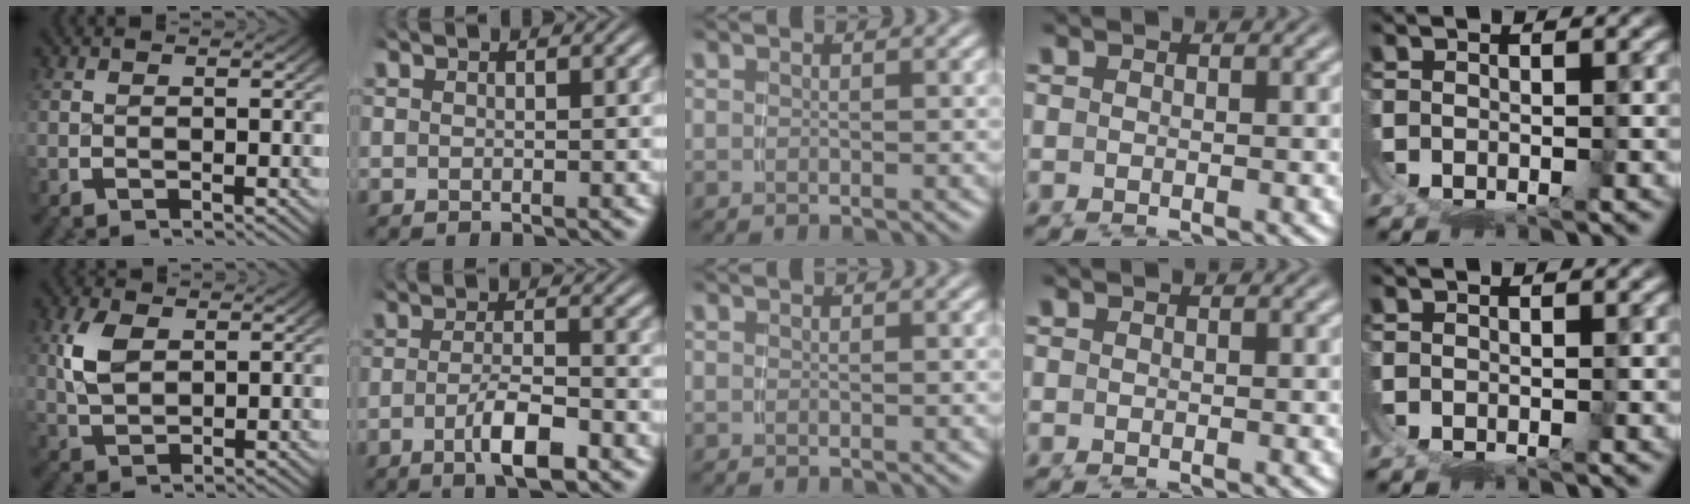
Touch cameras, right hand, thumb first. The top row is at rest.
{"thumb": {"total": 4.1, "force": [1.3, 2.7, 2.8], "torque": [-0.065, -0.008, 0.034]}, "index": {"total": 4.5, "force": [-2.0, 1.1, 3.9], "torque": [-0.065, -0.014, -0.030]}}